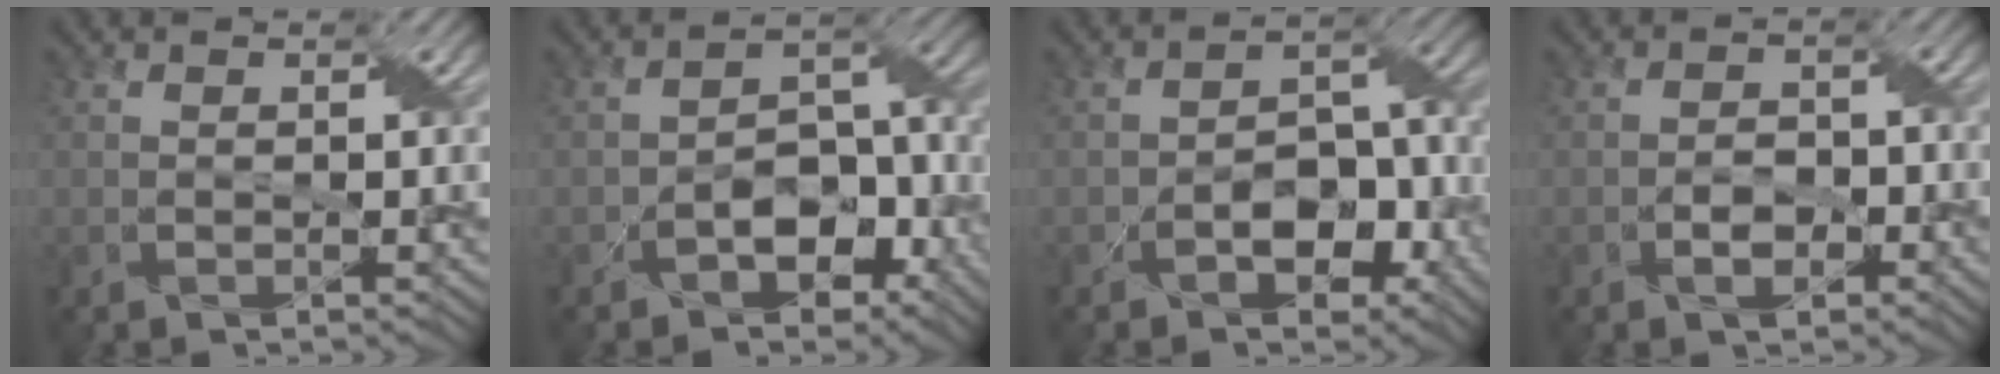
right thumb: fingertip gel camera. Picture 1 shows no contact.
{"total": 7.5, "force": [-3.6, 4.6, 4.7], "torque": [-0.070, 0.000, -0.063]}
{"total": 6.6, "force": [-2.9, 4.0, 4.4], "torque": [-0.063, 0.003, -0.050]}
{"total": 3.1, "force": [-1.5, 1.9, 2.0], "torque": [-0.034, 0.002, -0.025]}